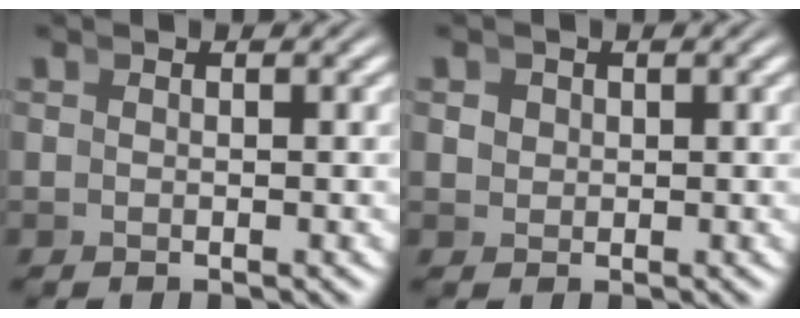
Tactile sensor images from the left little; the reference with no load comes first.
{"total": 0.8, "force": [0.4, 0.6, 0.4], "torque": [-0.004, 0.000, 0.012]}